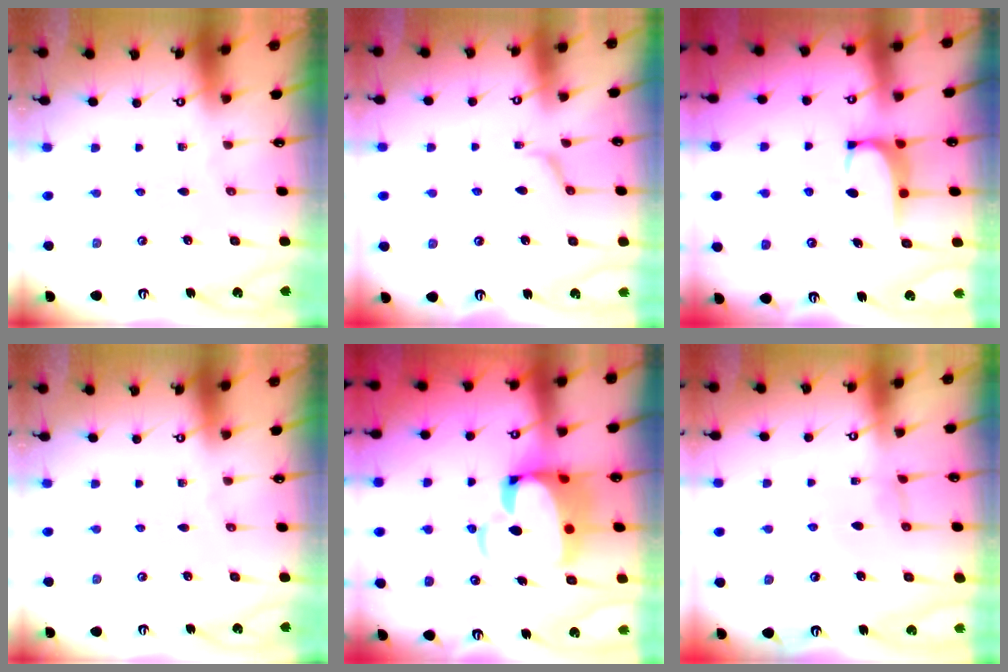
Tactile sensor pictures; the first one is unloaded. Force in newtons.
{"total": 1.9, "press": 1.9, "slide": 0.6}
{"total": 2.5, "press": 2.4, "slide": 0.6}
{"total": 0.0}
{"total": 9.3, "press": 9.1, "slide": 2.0}
{"total": 1.1, "press": 0.9, "slide": 0.5}